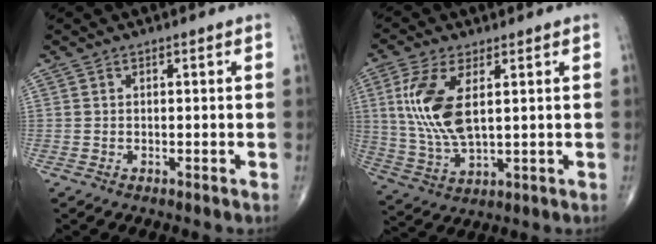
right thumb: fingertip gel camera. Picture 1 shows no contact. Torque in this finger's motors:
{"motor_torque": [0.62, 2.91, 1.40, 0.36, 0.44]}